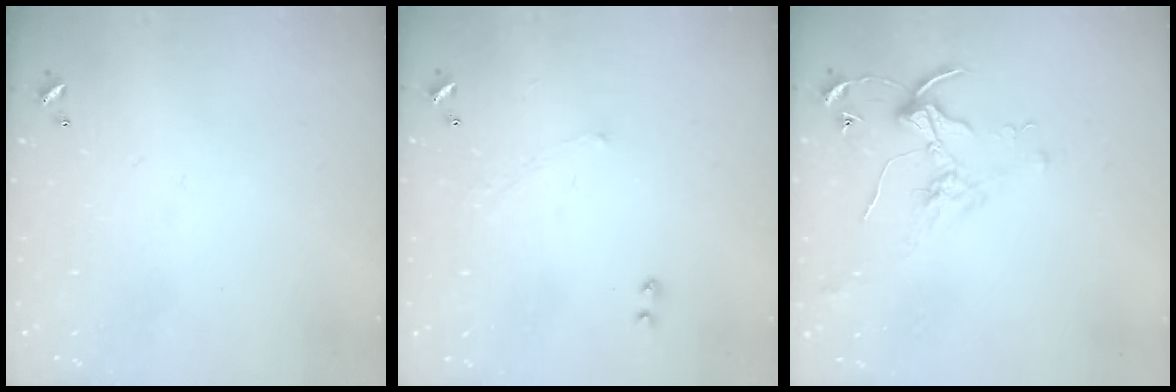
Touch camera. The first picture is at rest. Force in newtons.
{"total": 1.0, "press": 0.7, "slide": 0.6}
{"total": 2.1, "press": 2.1, "slide": 0.1}